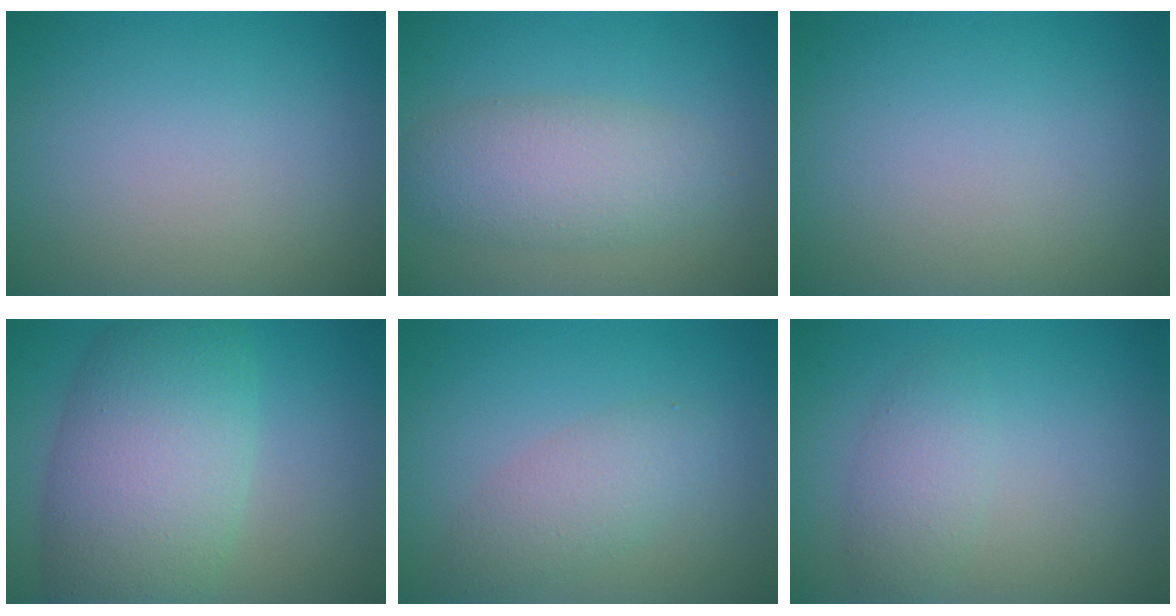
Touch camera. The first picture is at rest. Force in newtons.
{"total": 4.5, "press": 4.5, "slide": 0.4}
{"total": 0.0}
{"total": 9.9, "press": 9.9, "slide": 0.1}
{"total": 2.8, "press": 2.8, "slide": 0.0}
{"total": 2.4, "press": 2.4, "slide": 0.1}